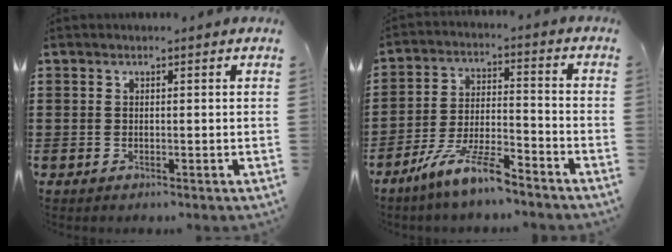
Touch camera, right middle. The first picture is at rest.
{"total": 8.9, "force": [-7.3, 1.1, 4.9], "torque": [-0.106, 0.001, -0.144]}